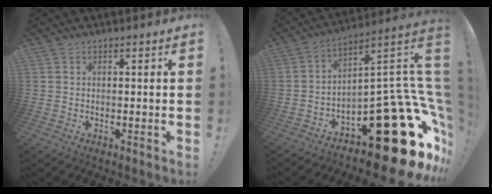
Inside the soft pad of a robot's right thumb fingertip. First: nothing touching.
{"total": 26.6, "force": [-12.0, 11.1, 21.0], "torque": [-0.211, 0.045, -0.176]}